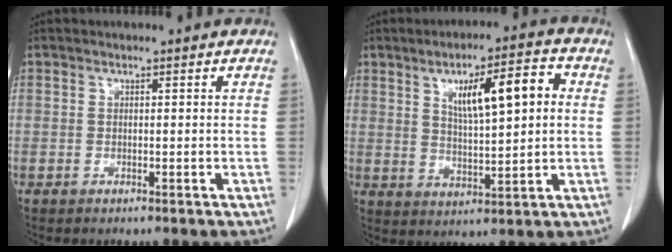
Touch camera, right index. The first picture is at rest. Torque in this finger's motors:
{"motor_torque": [0.34, 0.20, 0.41, 0.06]}